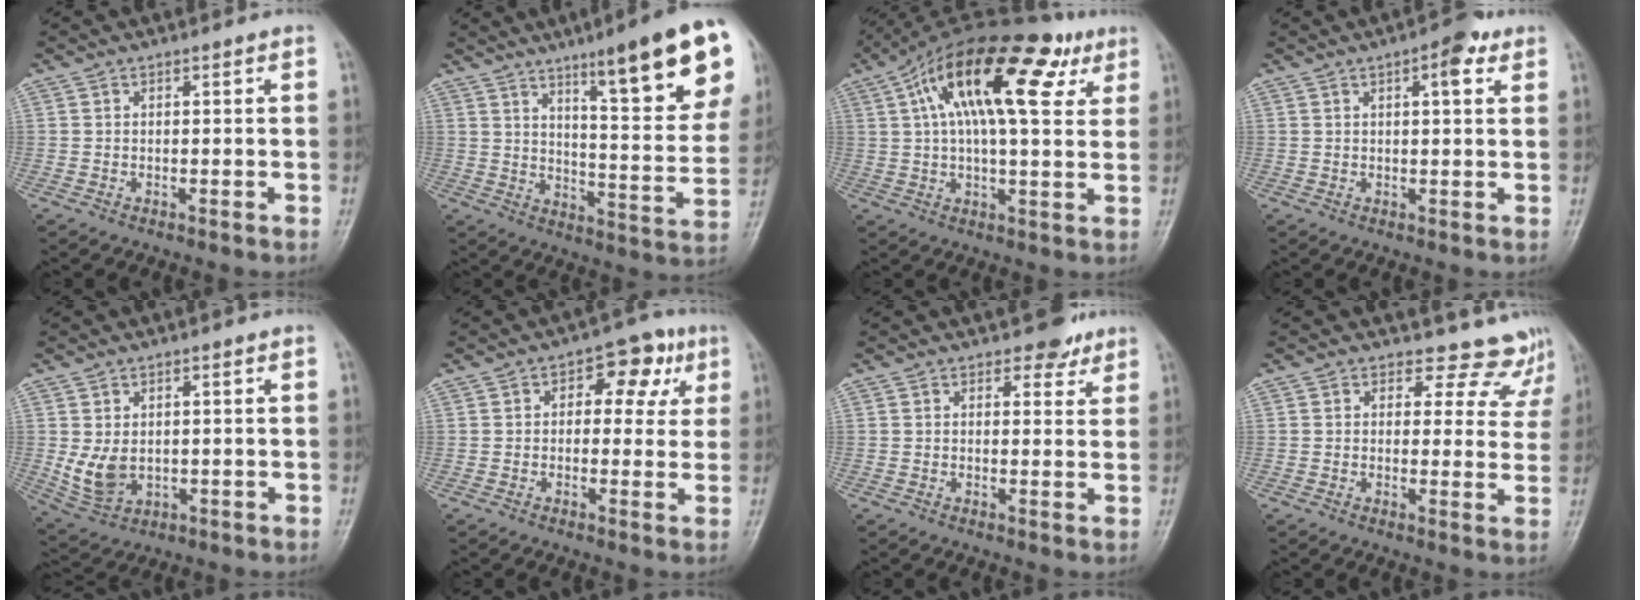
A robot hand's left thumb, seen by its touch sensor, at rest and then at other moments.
{"total": 21.5, "force": [11.8, 4.0, 17.6], "torque": [-0.209, -0.046, 0.172]}
{"total": 21.7, "force": [8.2, 9.0, 17.9], "torque": [-0.278, 0.026, 0.123]}
{"total": 5.4, "force": [2.7, 1.9, 4.4], "torque": [-0.045, -0.003, 0.029]}
{"total": 6.3, "force": [0.0, 4.6, 4.3], "torque": [-0.070, -0.009, 0.017]}
{"total": 8.4, "force": [2.5, 5.5, 5.8], "torque": [-0.022, 0.011, 0.024]}
{"total": 3.2, "force": [2.5, 1.9, 0.8], "torque": [0.018, -0.013, 0.032]}
{"total": 8.9, "force": [7.8, 4.3, -0.2], "torque": [0.054, -0.047, 0.065]}